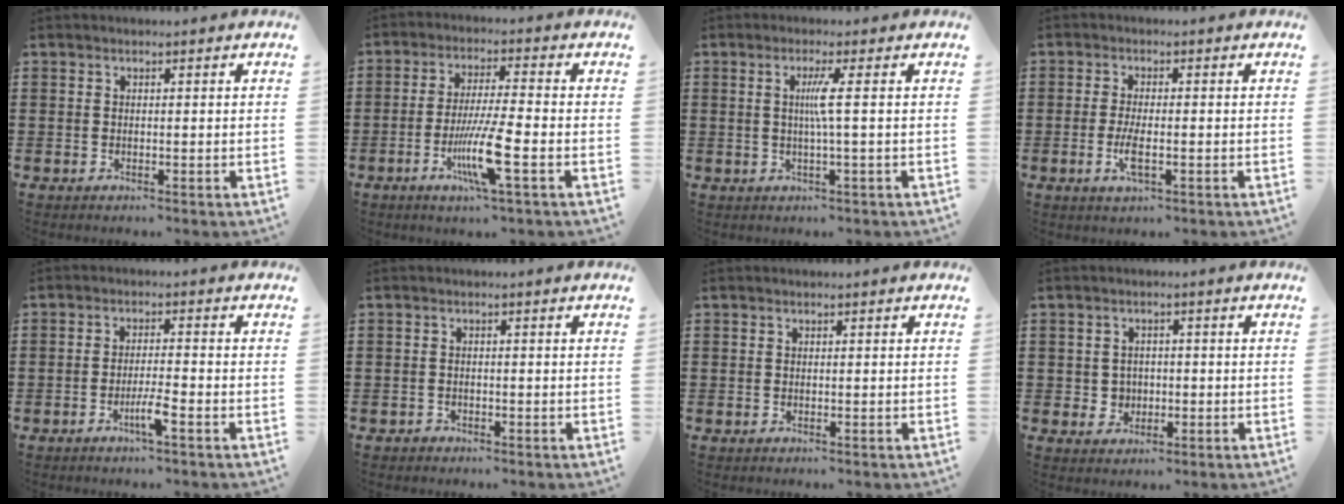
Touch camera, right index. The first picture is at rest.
{"total": 8.9, "force": [-3.4, 0.6, 8.2], "torque": [-0.166, -0.018, -0.065]}
{"total": 3.3, "force": [0.2, -0.8, 3.2], "torque": [-0.061, -0.009, -0.003]}
{"total": 3.7, "force": [-1.1, 0.9, 3.4], "torque": [-0.079, -0.005, -0.028]}
{"total": 3.5, "force": [-2.0, 0.0, 2.8], "torque": [-0.054, -0.004, -0.039]}
{"total": 0.9, "force": [-0.8, 0.4, 0.0], "torque": [-0.001, 0.002, -0.020]}
{"total": 0.0}
{"total": 2.3, "force": [-0.3, 2.2, 0.7], "torque": [-0.022, 0.008, -0.010]}